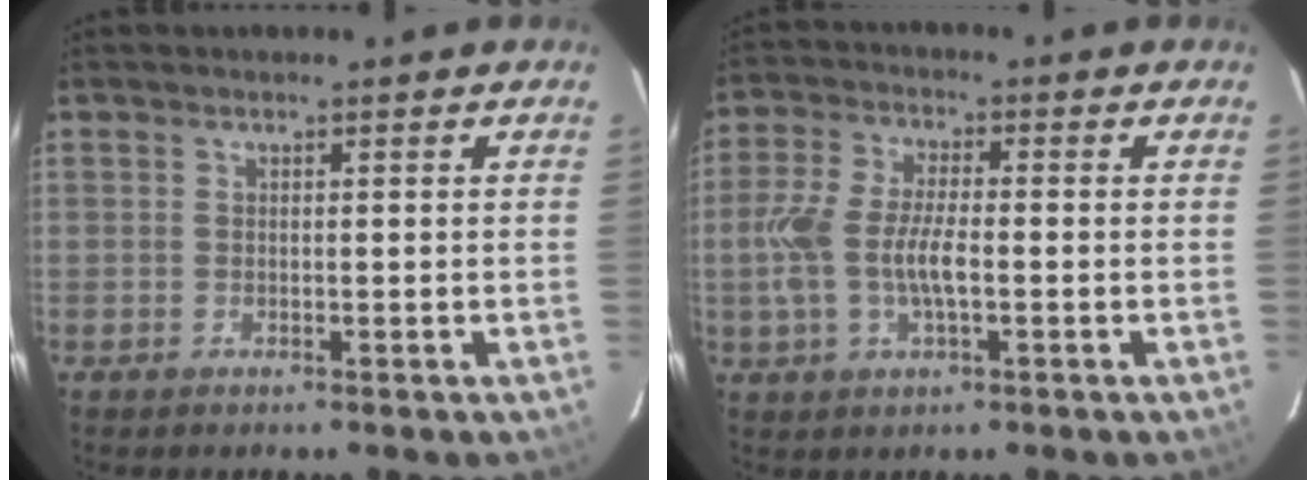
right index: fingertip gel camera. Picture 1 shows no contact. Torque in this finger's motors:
{"motor_torque": [0.36, -0.09, 0.57, 0.11]}